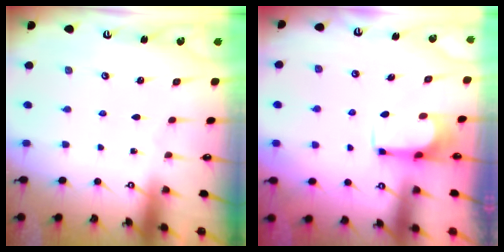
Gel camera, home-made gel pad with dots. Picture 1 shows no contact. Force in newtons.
{"total": 0.0}